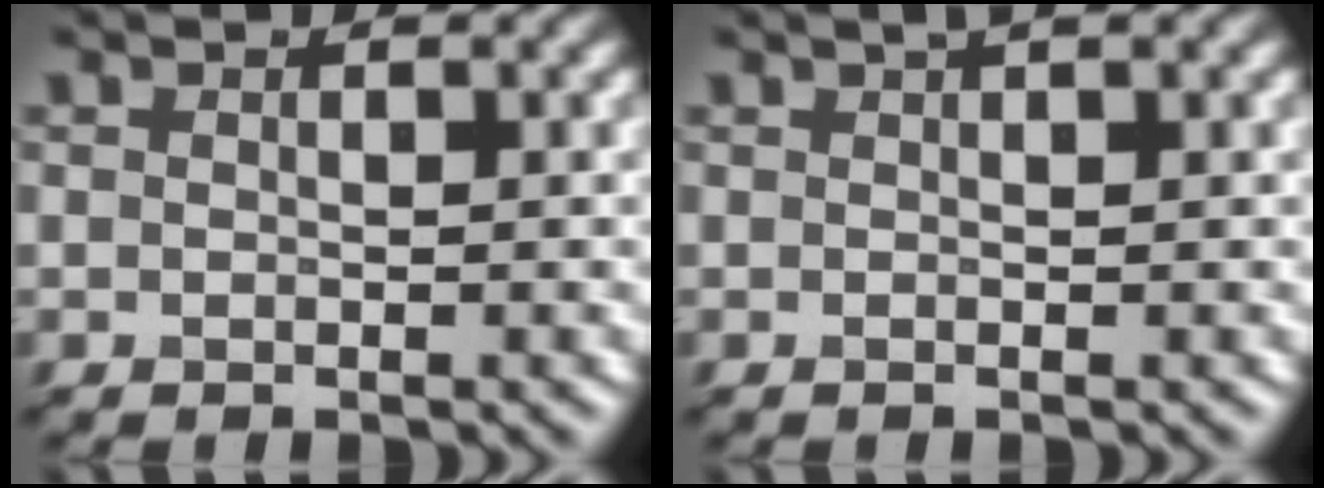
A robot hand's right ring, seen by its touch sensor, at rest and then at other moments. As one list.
[{"total": 1.8, "force": [0.8, 0.4, 1.5], "torque": [-0.019, -0.001, 0.008]}]